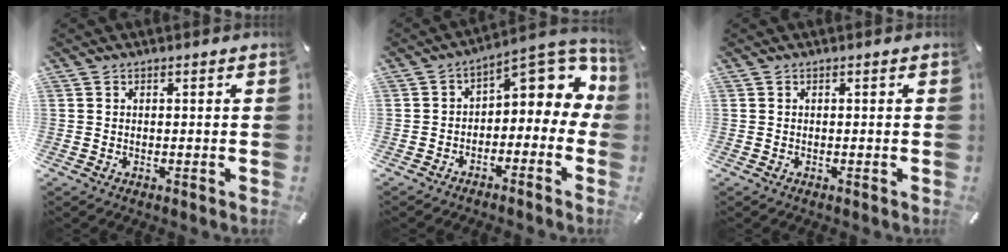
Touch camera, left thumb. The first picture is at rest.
{"total": 8.9, "force": [2.9, 5.5, 6.3], "torque": [-0.077, -0.031, 0.051]}
{"total": 0.0}